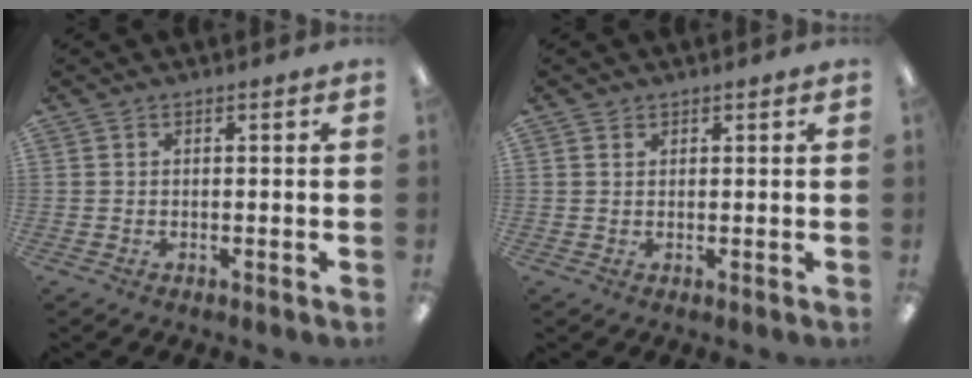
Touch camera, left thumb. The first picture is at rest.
{"total": 0.9, "force": [0.7, 0.6, 0.2], "torque": [-0.004, 0.001, 0.013]}